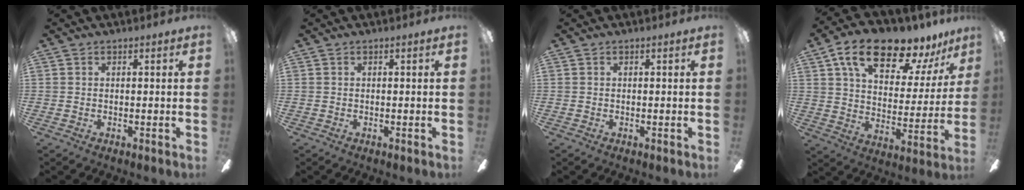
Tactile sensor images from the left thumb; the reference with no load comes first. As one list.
[{"total": 0.0}, {"total": 0.0}, {"total": 17.7, "force": [12.7, 7.0, 10.1], "torque": [-0.169, -0.078, 0.216]}]